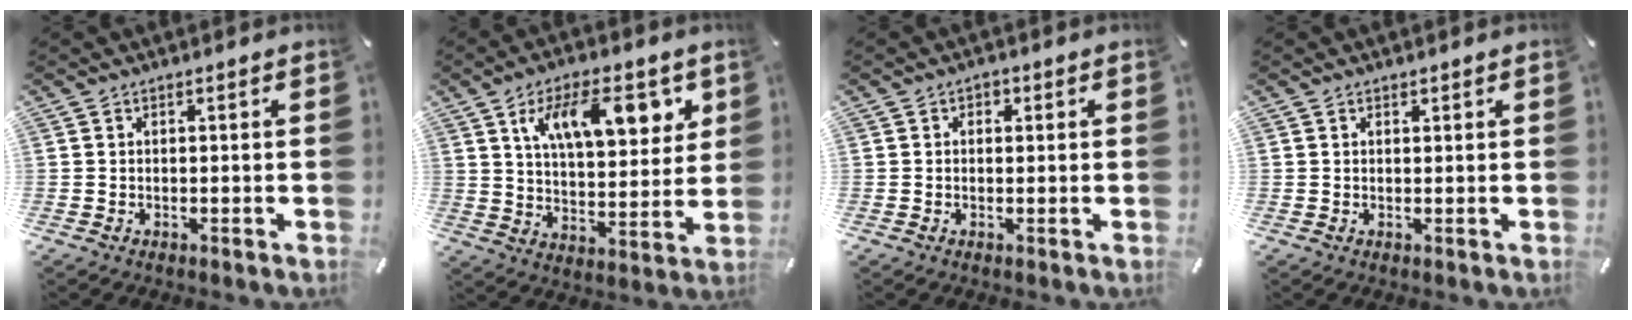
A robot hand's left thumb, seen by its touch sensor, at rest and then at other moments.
{"total": 14.9, "force": [7.3, 7.3, 10.8], "torque": [-0.168, -0.017, 0.126]}
{"total": 1.4, "force": [0.1, 1.2, 0.7], "torque": [-0.006, 0.005, -0.001]}
{"total": 0.6, "force": [0.4, 0.4, 0.2], "torque": [-0.003, 0.001, 0.008]}